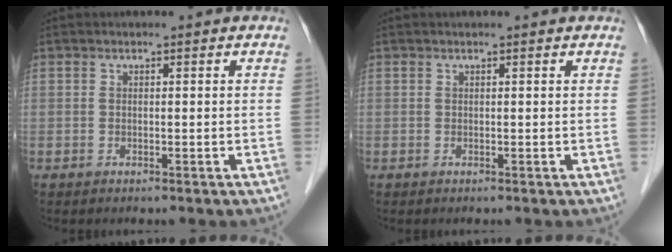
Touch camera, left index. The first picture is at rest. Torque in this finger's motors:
{"motor_torque": [0.23, -0.09, 0.02, -0.01]}